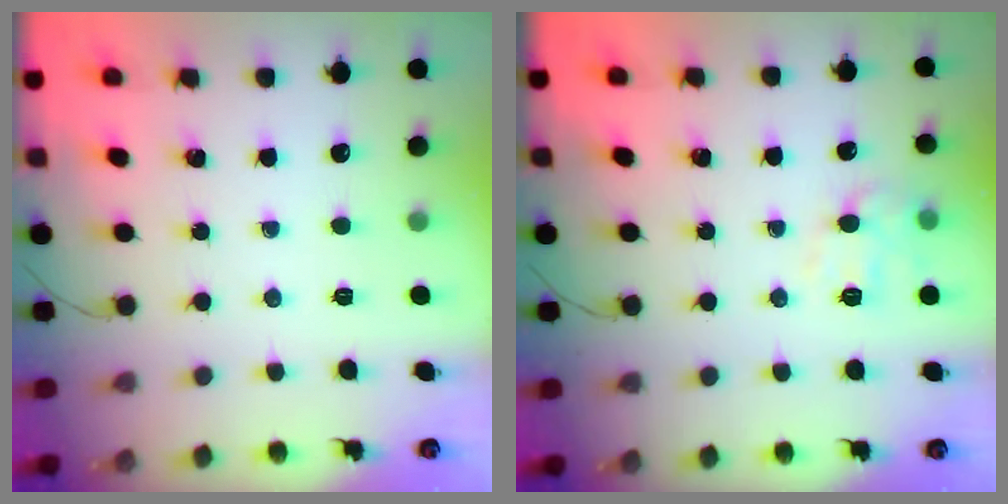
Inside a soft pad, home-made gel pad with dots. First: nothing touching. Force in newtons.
{"total": 9.2, "press": 9.1, "slide": 1.0}